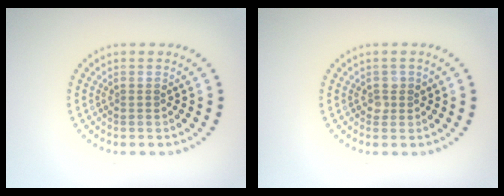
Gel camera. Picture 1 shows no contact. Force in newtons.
{"total": 1.0, "press": 1.0, "slide": 0.2}